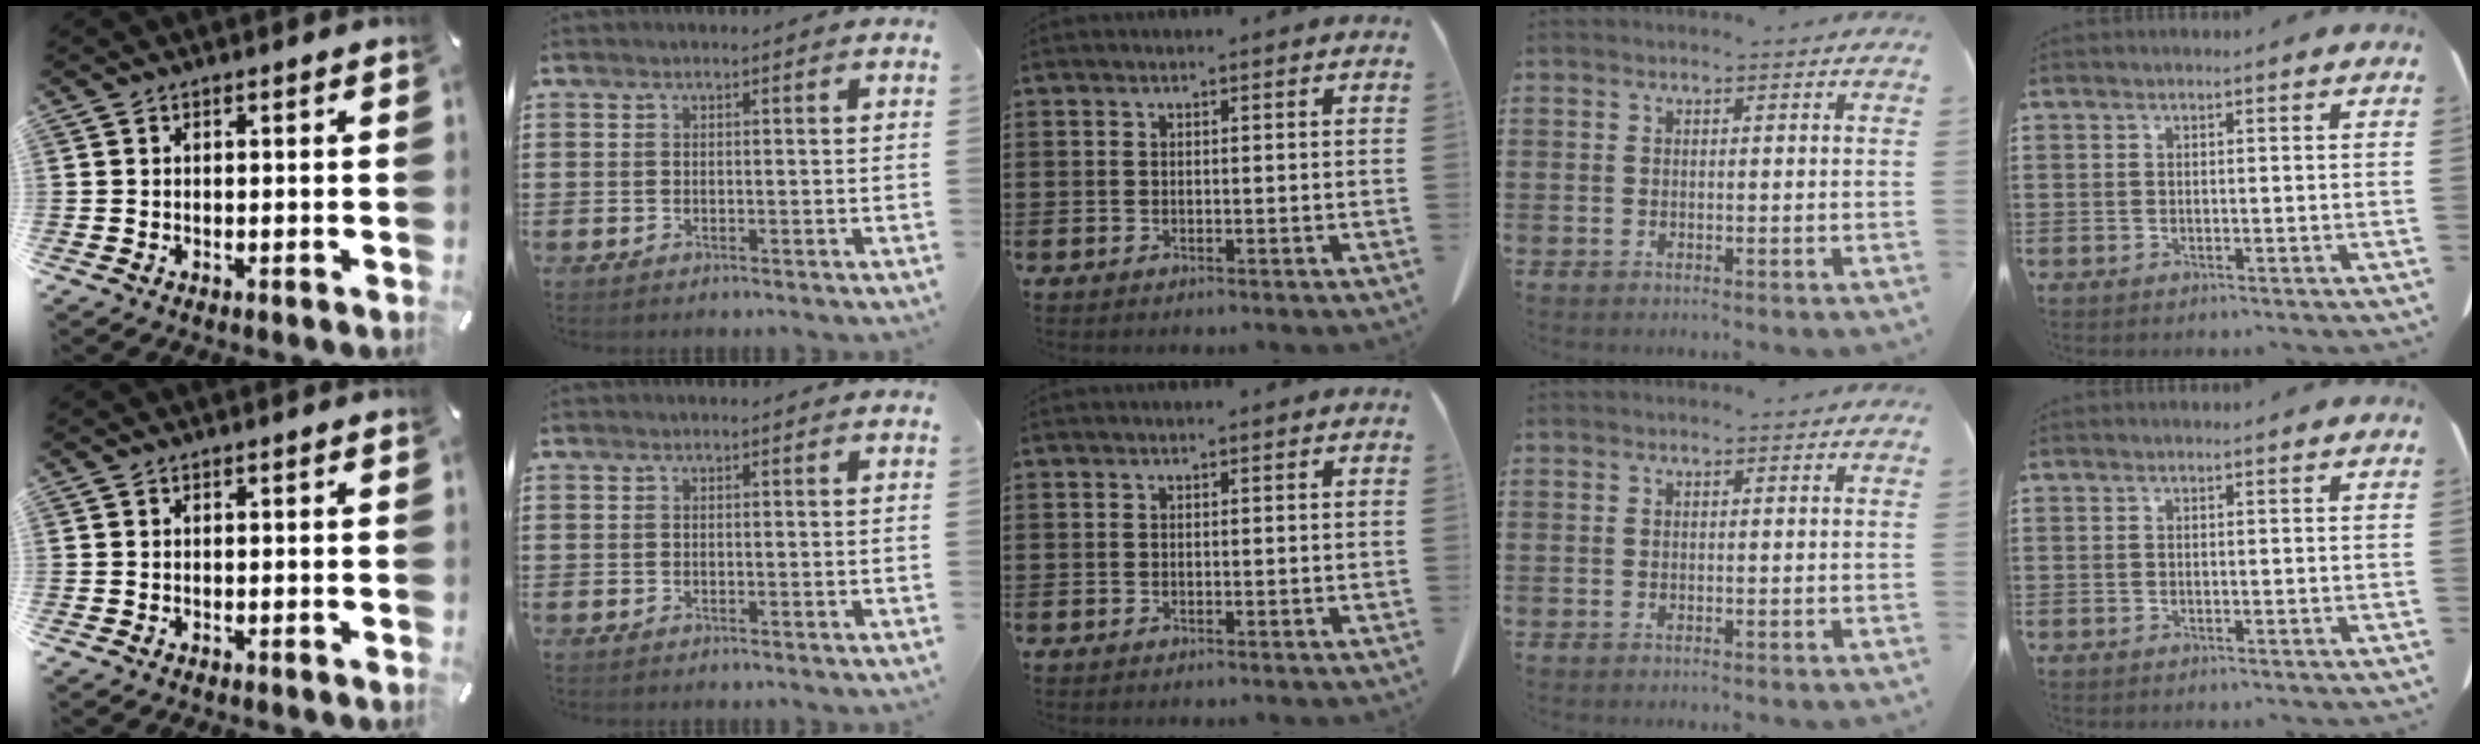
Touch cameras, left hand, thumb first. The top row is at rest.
{}